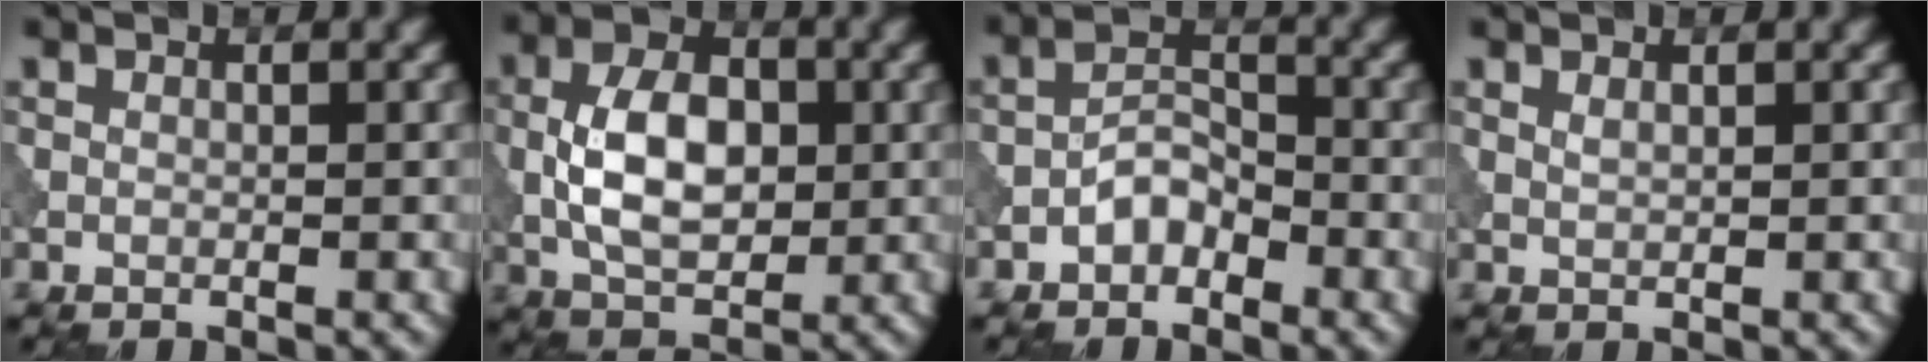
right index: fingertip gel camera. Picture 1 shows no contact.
{"total": 6.8, "force": [-0.3, 4.0, 5.5], "torque": [-0.108, 0.002, -0.008]}
{"total": 2.7, "force": [-1.7, 1.5, 1.5], "torque": [-0.022, 0.012, -0.033]}
{"total": 0.8, "force": [0.4, 0.2, 0.6], "torque": [-0.018, -0.002, 0.012]}